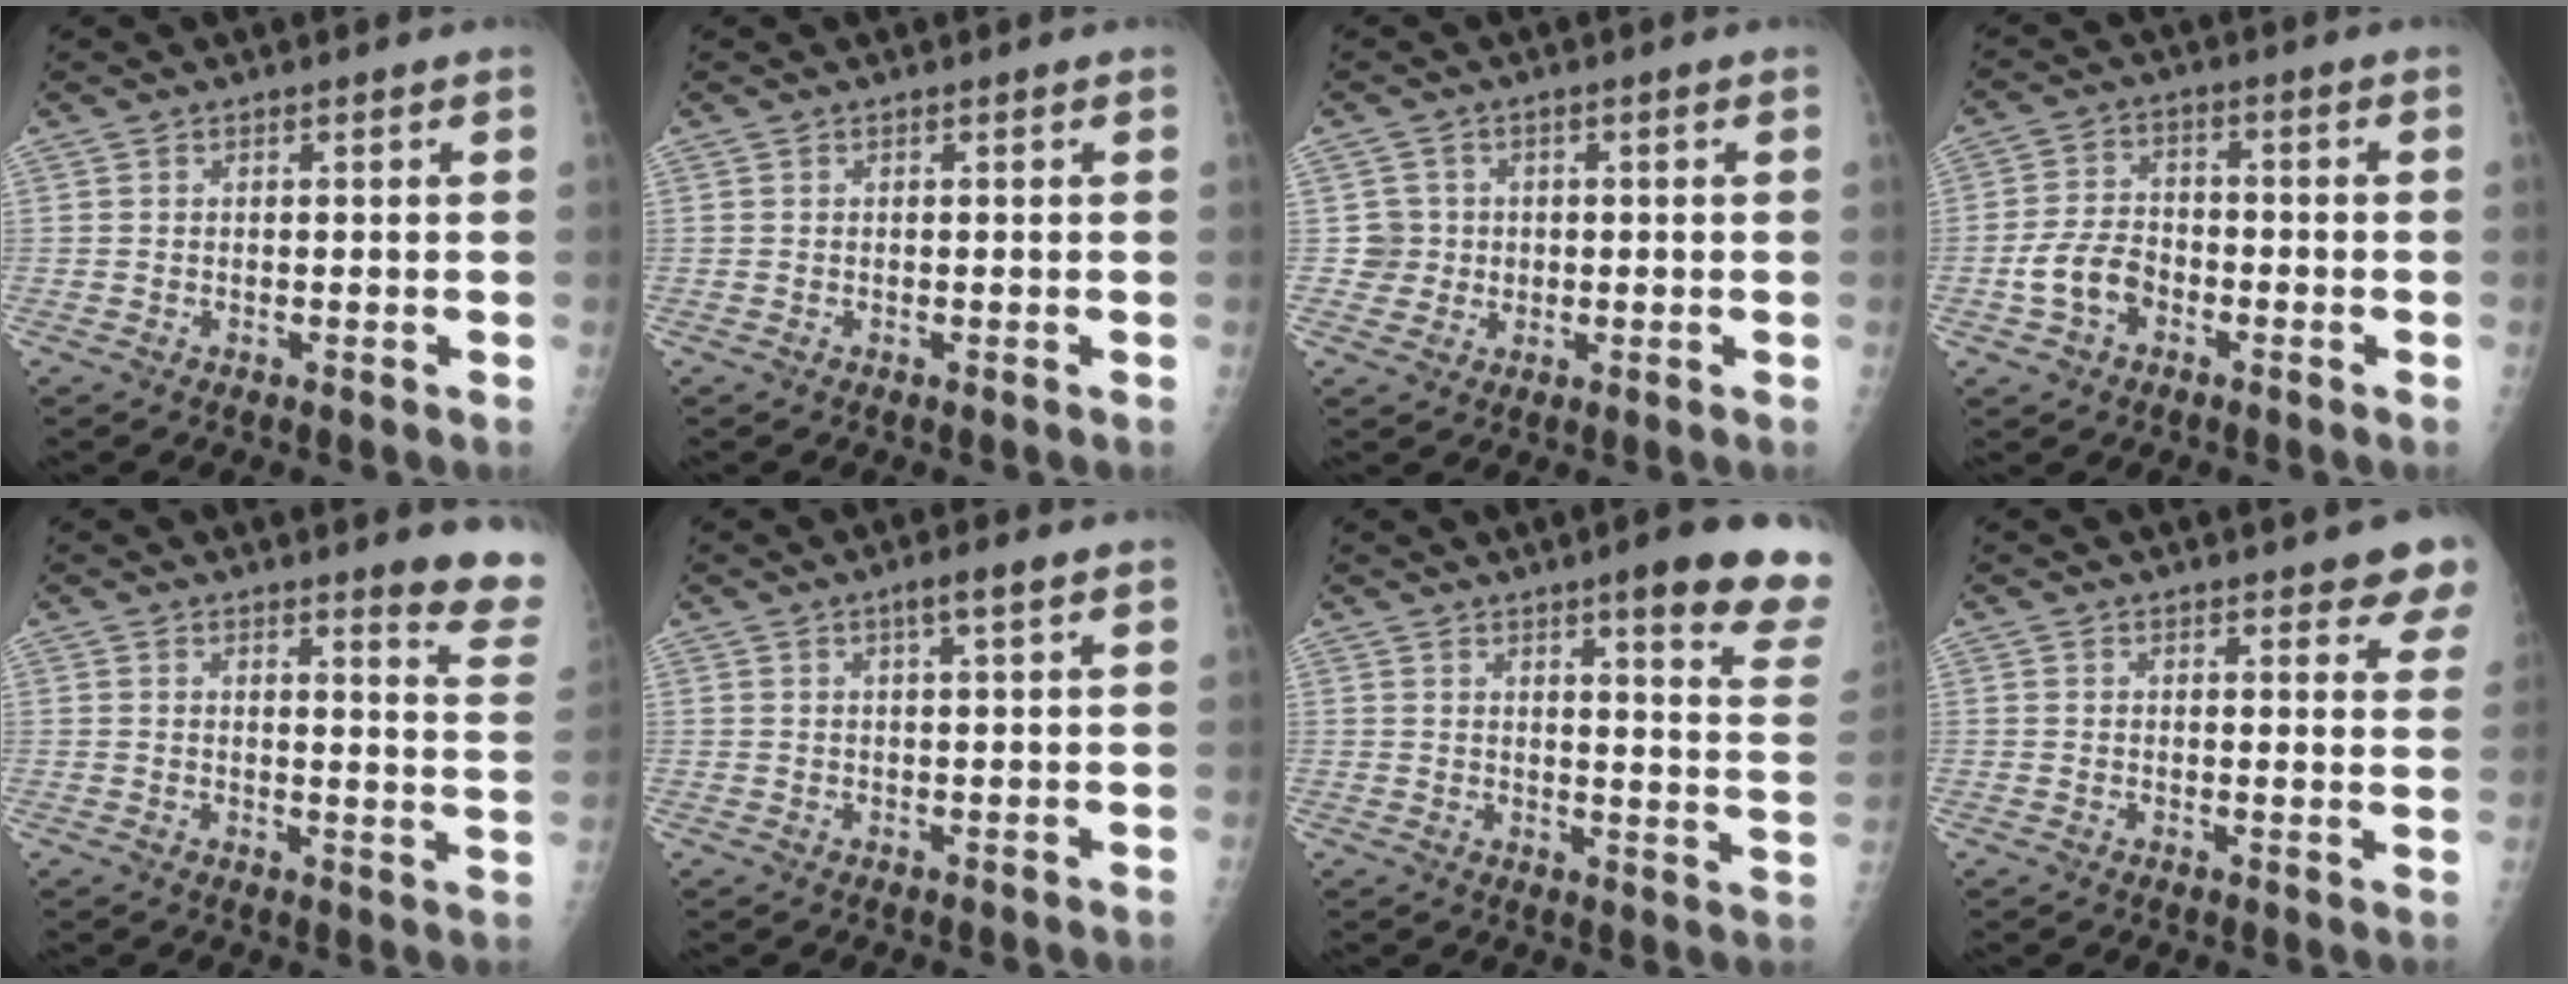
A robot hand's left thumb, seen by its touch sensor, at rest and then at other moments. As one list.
[{"total": 0.0}, {"total": 3.7, "force": [0.2, 3.7, -0.1], "torque": [0.030, 0.007, 0.000]}, {"total": 7.2, "force": [-2.8, 5.1, 4.3], "torque": [-0.074, 0.026, -0.054]}, {"total": 9.6, "force": [8.0, 0.8, 5.3], "torque": [-0.037, -0.061, 0.076]}, {"total": 2.9, "force": [1.6, 0.2, 2.4], "torque": [-0.045, -0.003, 0.029]}, {"total": 16.9, "force": [11.8, 2.0, 12.0], "torque": [-0.122, -0.059, 0.135]}, {"total": 9.5, "force": [7.7, 2.5, 5.1], "torque": [-0.026, -0.029, 0.075]}]